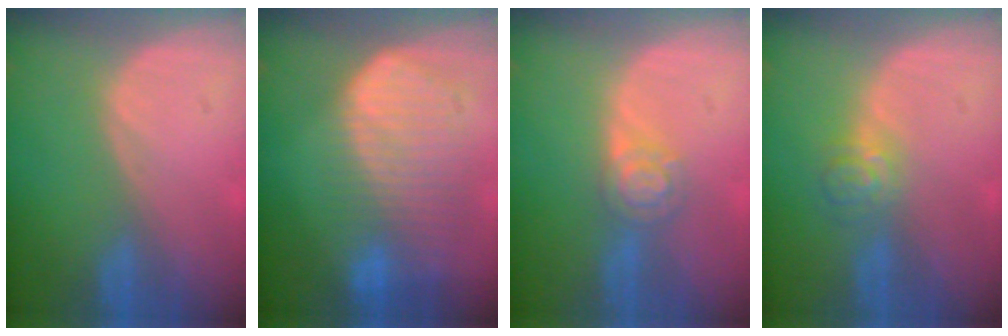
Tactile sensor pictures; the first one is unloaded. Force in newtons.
{"total": 10.1, "press": 8.7, "slide": 5.2}
{"total": 4.9, "press": 4.3, "slide": 2.3}
{"total": 3.6, "press": 3.5, "slide": 0.7}